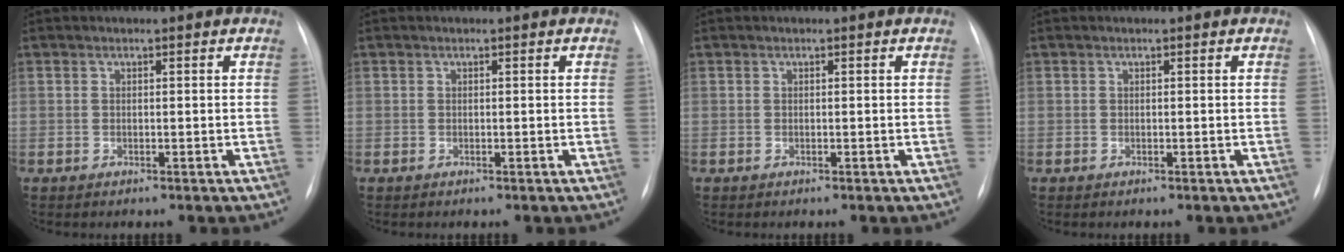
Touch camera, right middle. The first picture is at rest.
{"total": 0.0}
{"total": 0.0}
{"total": 0.0}